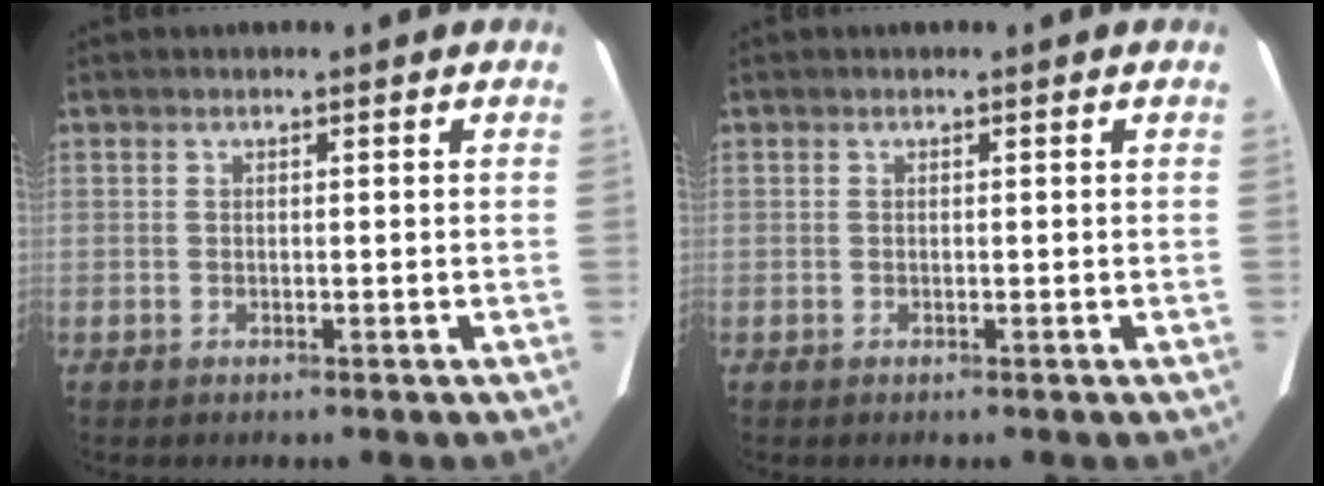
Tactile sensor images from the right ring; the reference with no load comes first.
{"total": 0.0}